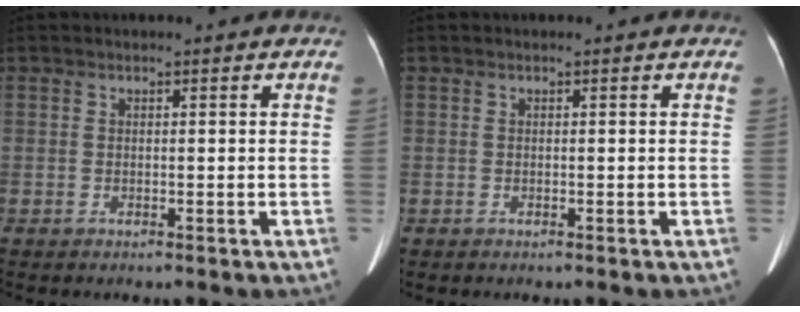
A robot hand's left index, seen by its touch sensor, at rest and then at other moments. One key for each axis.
{"total": 0.0}